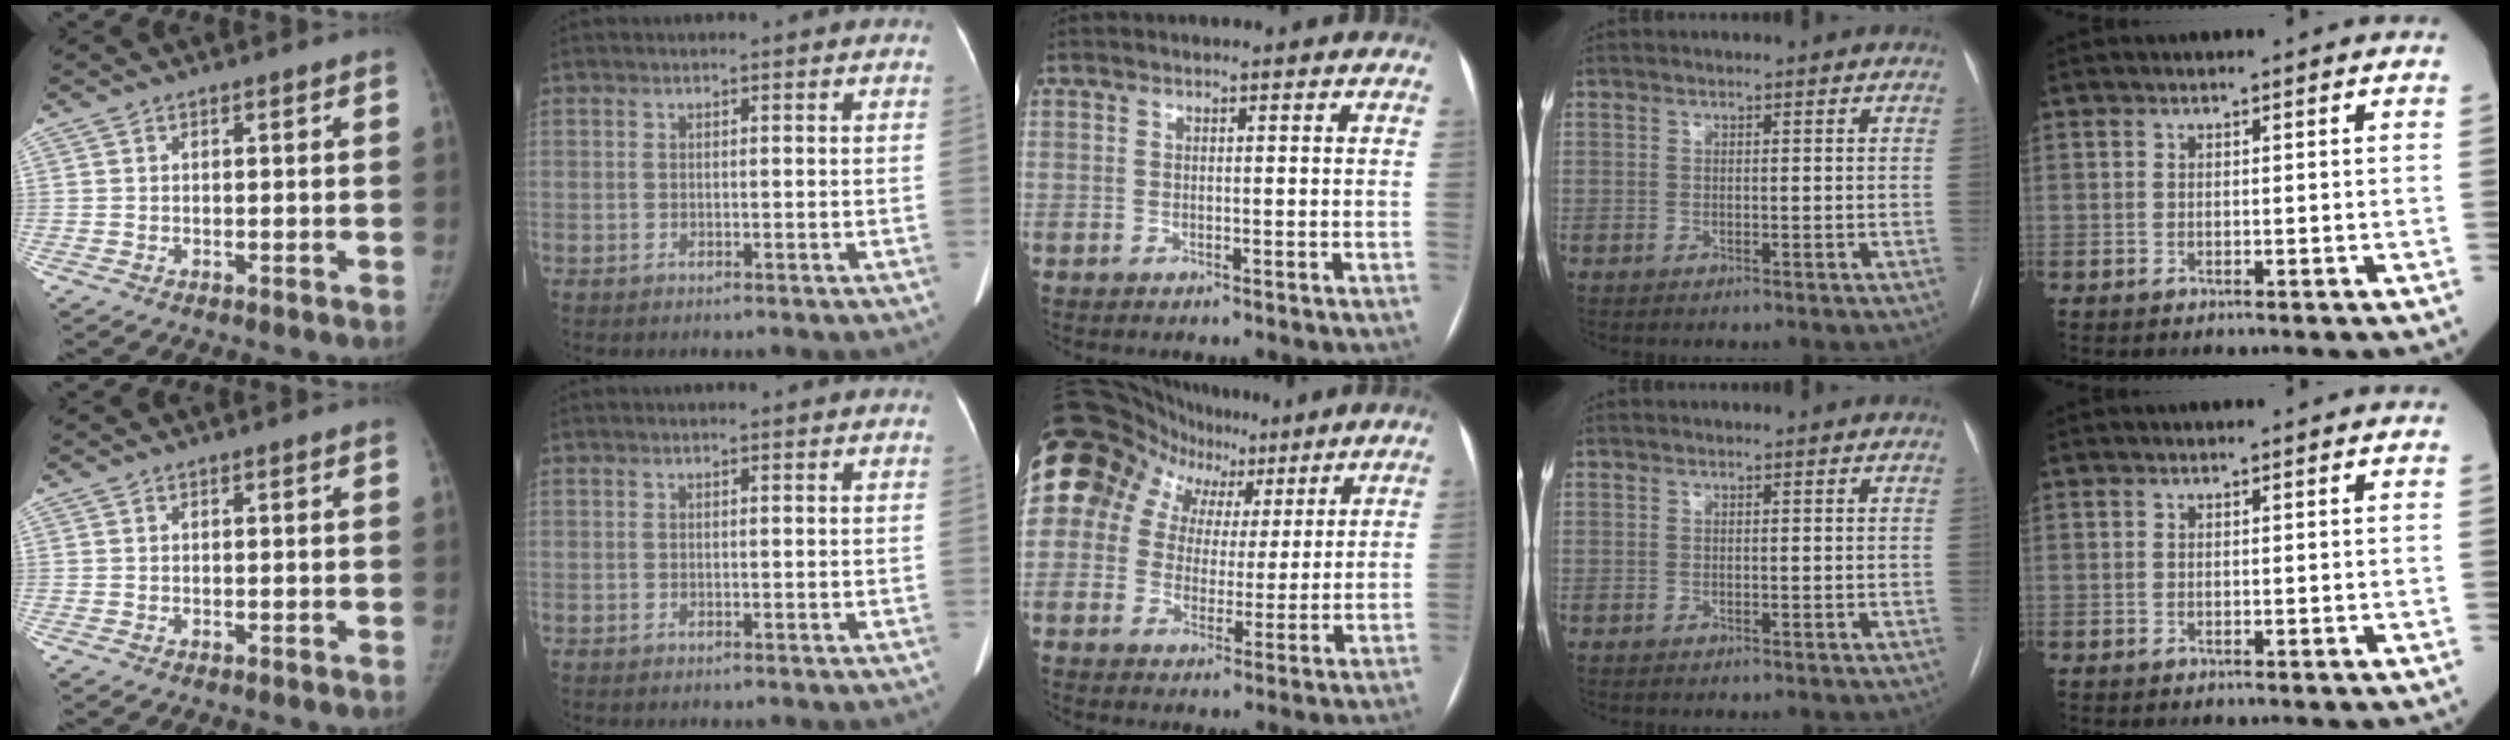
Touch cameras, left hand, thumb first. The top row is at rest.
{"middle": {"total": 14.8, "force": [8.4, 11.2, 4.8], "torque": [-0.089, 0.064, 0.132]}}